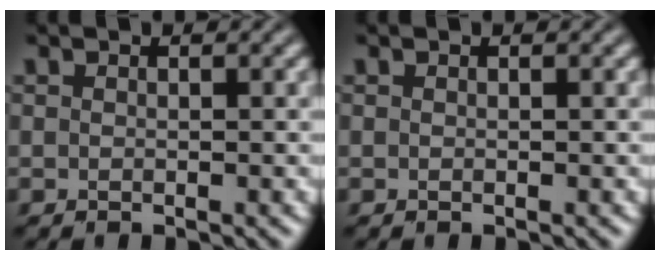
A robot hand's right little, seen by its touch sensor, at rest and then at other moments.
{"total": 0.0}